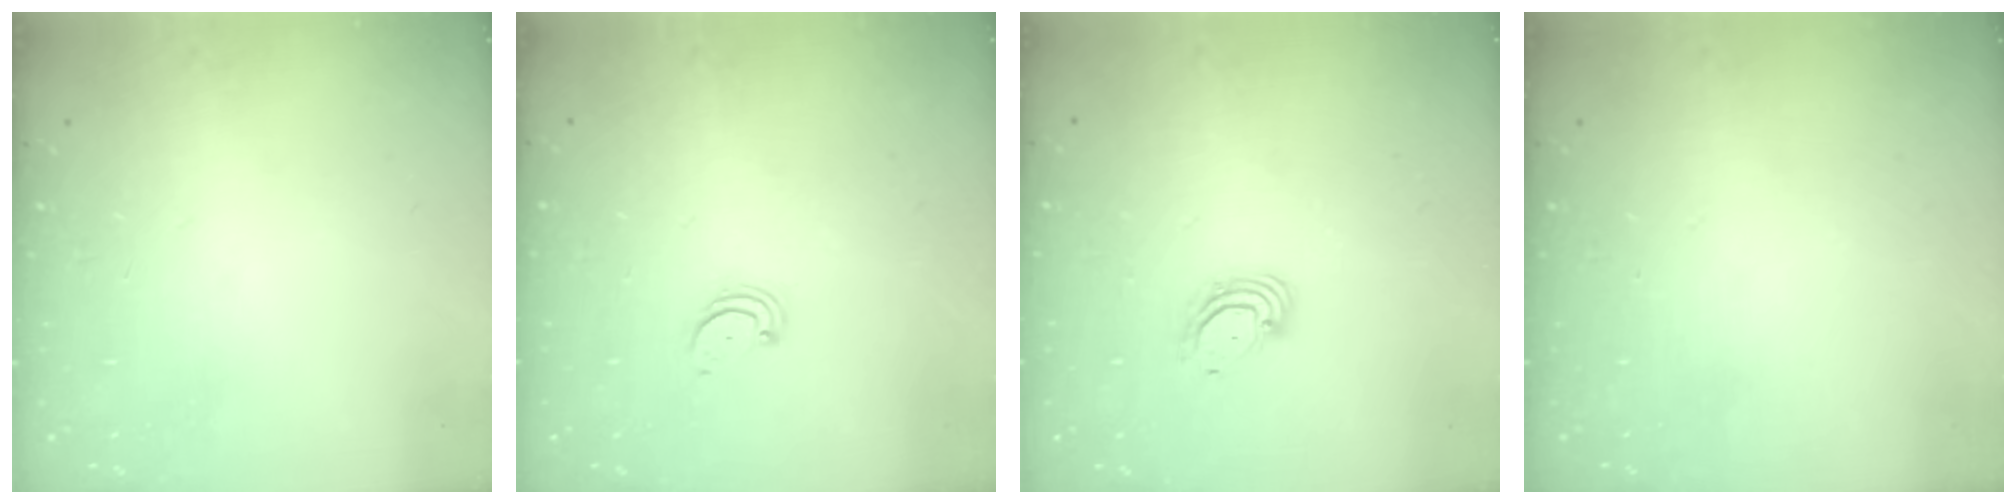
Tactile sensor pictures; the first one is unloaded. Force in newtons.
{"total": 2.2, "press": 2.2, "slide": 0.2}
{"total": 4.3, "press": 4.3, "slide": 0.2}
{"total": 0.0}